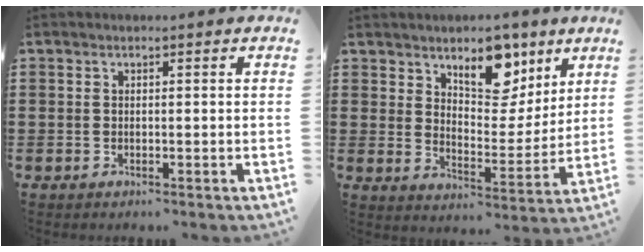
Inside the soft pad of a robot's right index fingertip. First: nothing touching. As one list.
[{"total": 9.7, "force": [7.0, 4.9, 4.6], "torque": [-0.078, -0.027, 0.124]}]